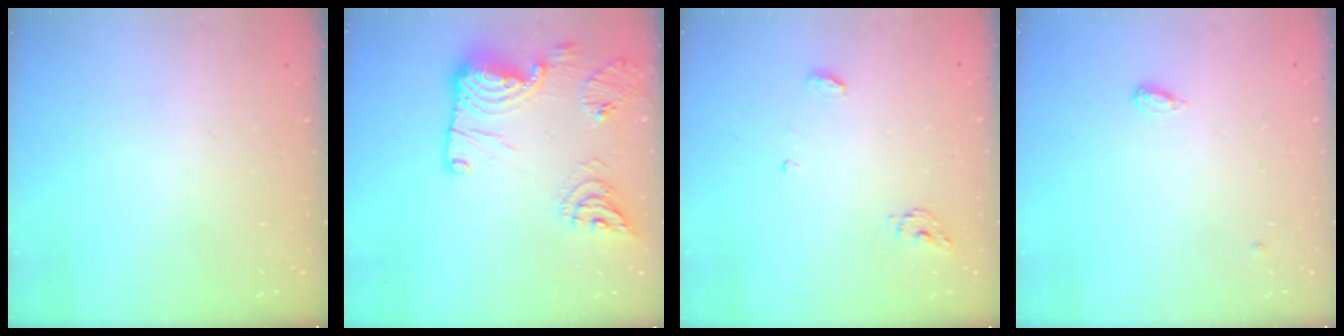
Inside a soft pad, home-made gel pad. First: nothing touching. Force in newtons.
{"total": 19.2, "press": 19.2, "slide": 1.1}
{"total": 3.8, "press": 3.8, "slide": 0.3}
{"total": 4.0, "press": 3.9, "slide": 0.7}